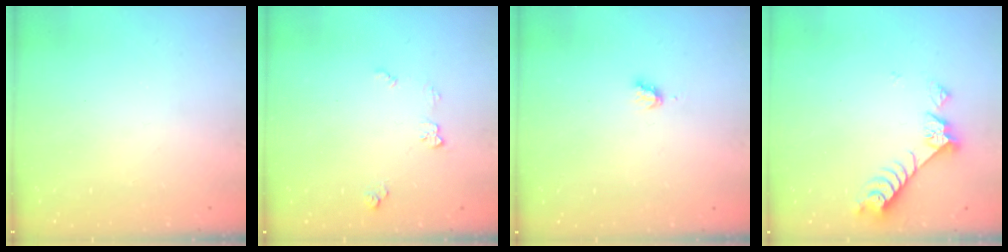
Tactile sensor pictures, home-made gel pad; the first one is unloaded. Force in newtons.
{"total": 5.9, "press": 5.8, "slide": 0.6}
{"total": 2.8, "press": 2.8, "slide": 0.3}
{"total": 7.4, "press": 7.4, "slide": 0.4}